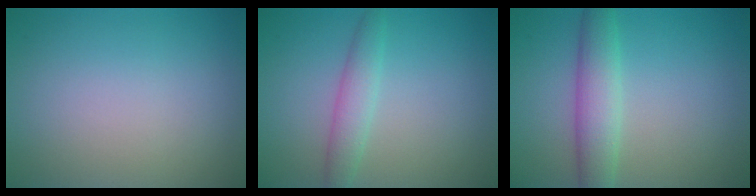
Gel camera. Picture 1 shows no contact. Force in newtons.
{"total": 2.3, "press": 2.3, "slide": 0.1}
{"total": 3.9, "press": 3.9, "slide": 0.1}